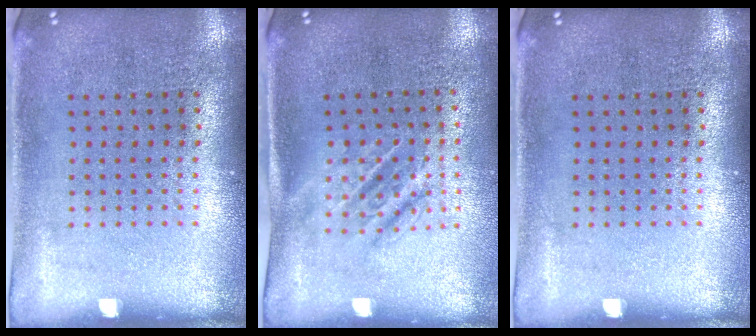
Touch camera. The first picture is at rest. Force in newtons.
{"total": 1.6, "press": 1.3, "slide": 1.0}
{"total": 0.0}